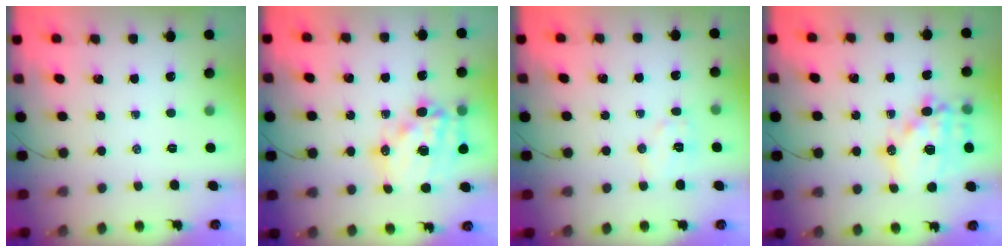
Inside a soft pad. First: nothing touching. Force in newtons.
{"total": 16.6, "press": 16.1, "slide": 4.1}
{"total": 6.0, "press": 5.9, "slide": 1.2}
{"total": 15.9, "press": 15.7, "slide": 2.3}